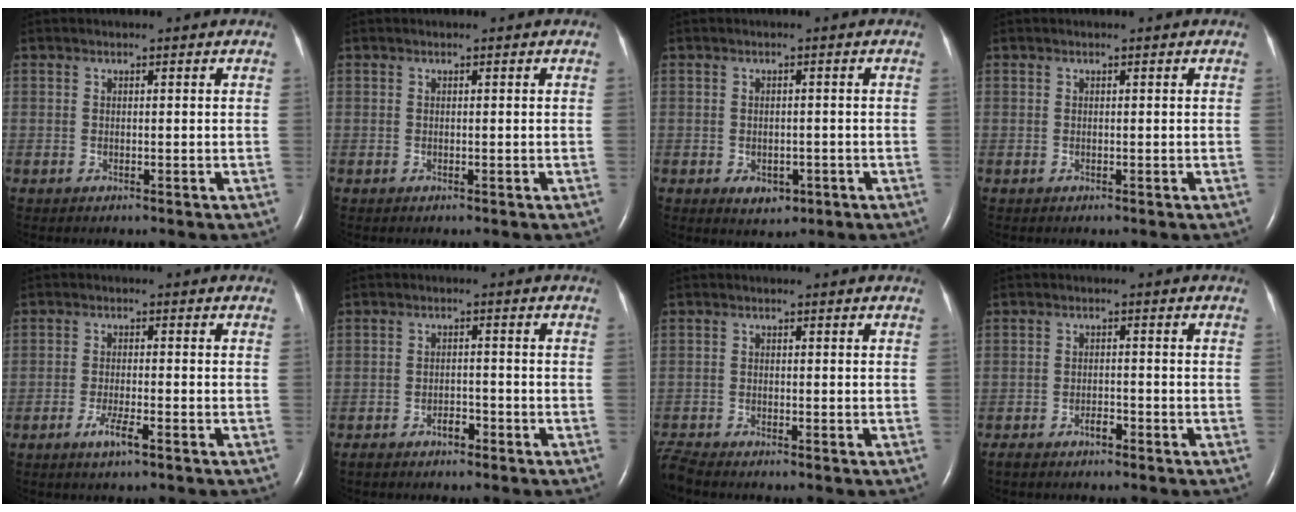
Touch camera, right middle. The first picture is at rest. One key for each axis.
{"total": 0.0}
{"total": 3.1, "fx": -1.3, "fy": 2.1, "fz": 1.8, "tx": -0.020, "ty": 0.000, "tz": -0.007}
{"total": 0.0}
{"total": 3.2, "fx": -2.0, "fy": 0.2, "fz": 2.6, "tx": -0.052, "ty": -0.004, "tz": -0.038}
{"total": 2.4, "fx": -1.8, "fy": 1.0, "fz": 1.3, "tx": -0.024, "ty": 0.003, "tz": -0.030}
{"total": 3.0, "fx": -2.9, "fy": -0.3, "fz": 0.6, "tx": -0.022, "ty": -0.019, "tz": -0.057}
{"total": 2.2, "fx": -1.7, "fy": 0.7, "fz": 1.2, "tx": -0.025, "ty": 0.001, "tz": -0.029}